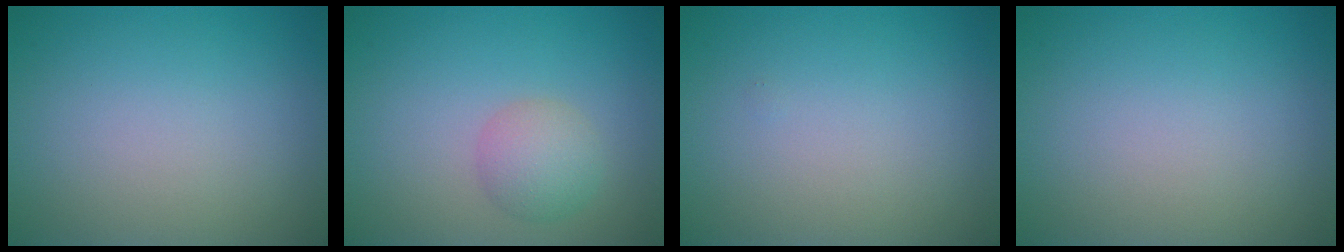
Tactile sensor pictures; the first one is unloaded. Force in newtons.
{"total": 2.7, "press": 2.7, "slide": 0.1}
{"total": 0.0}
{"total": 0.0}